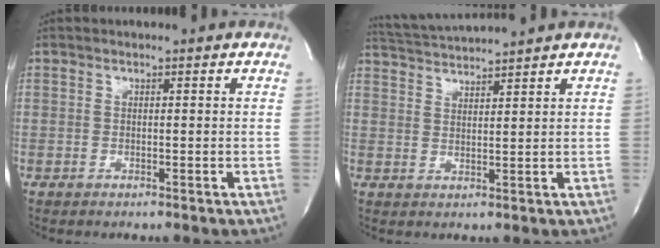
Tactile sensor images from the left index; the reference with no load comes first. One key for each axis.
{"total": 6.4, "fx": 6.1, "fy": -1.6, "fz": 1.1, "tx": -0.029, "ty": 0.012, "tz": 0.111}